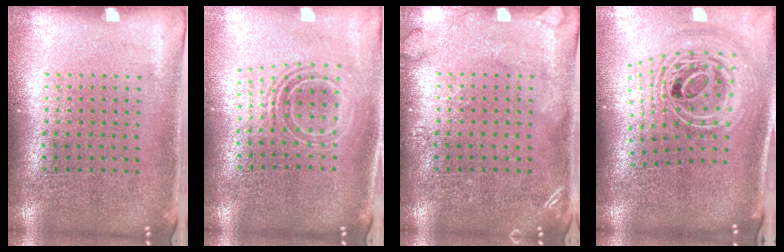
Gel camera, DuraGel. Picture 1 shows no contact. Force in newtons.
{"total": 1.8, "press": 1.4, "slide": 1.2}
{"total": 1.8, "press": 1.8, "slide": 0.3}
{"total": 2.8, "press": 1.9, "slide": 2.0}